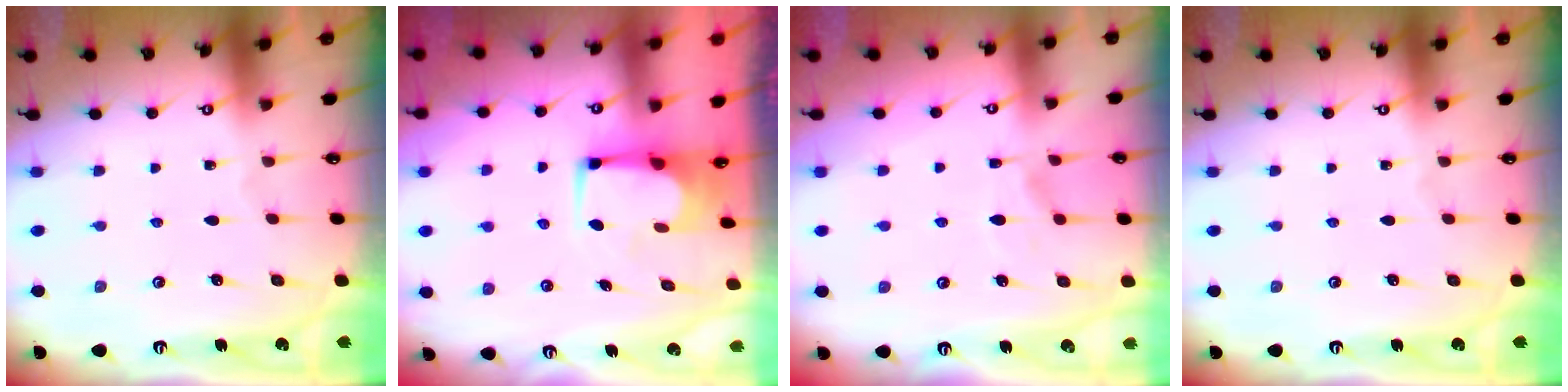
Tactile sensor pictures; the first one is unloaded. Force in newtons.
{"total": 2.8, "press": 2.8, "slide": 0.1}
{"total": 1.2, "press": 0.0, "slide": 1.2}
{"total": 0.0}